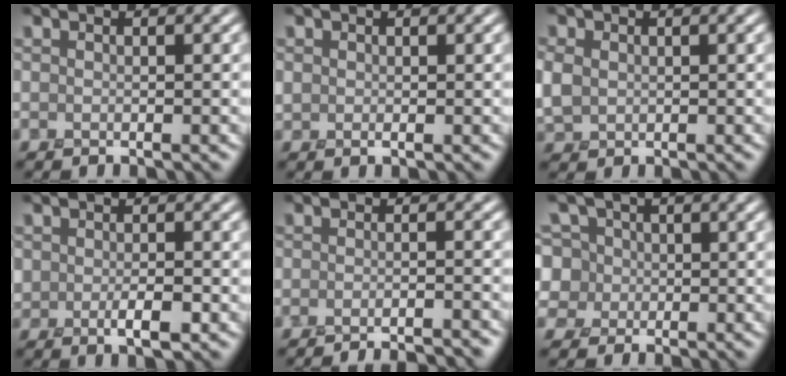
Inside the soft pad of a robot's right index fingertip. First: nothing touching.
{"total": 0.9, "force": [0.7, 0.3, -0.4], "torque": [0.010, 0.007, 0.012]}
{"total": 1.9, "force": [0.9, 1.6, 0.2], "torque": [-0.012, 0.012, 0.013]}
{"total": 2.1, "force": [-0.1, 1.5, 1.5], "torque": [-0.024, -0.002, 0.000]}
{"total": 4.1, "force": [-3.9, 0.7, 1.3], "torque": [0.009, 0.004, -0.051]}
{"total": 8.6, "force": [4.0, 7.1, 2.9], "torque": [-0.055, 0.051, 0.030]}